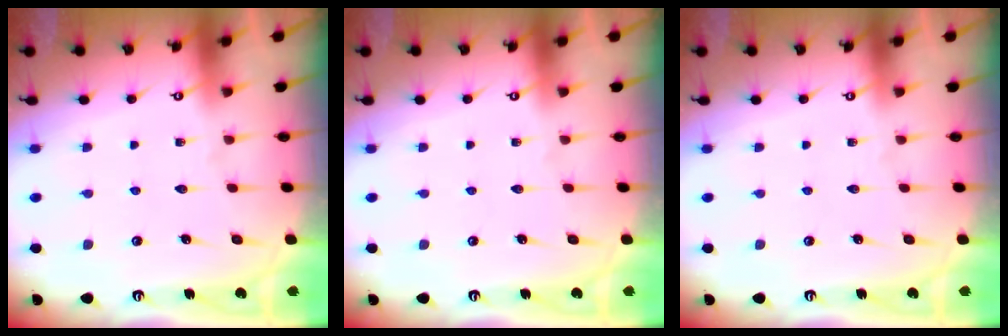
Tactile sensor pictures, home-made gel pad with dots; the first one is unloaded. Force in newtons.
{"total": 0.0}
{"total": 0.0}